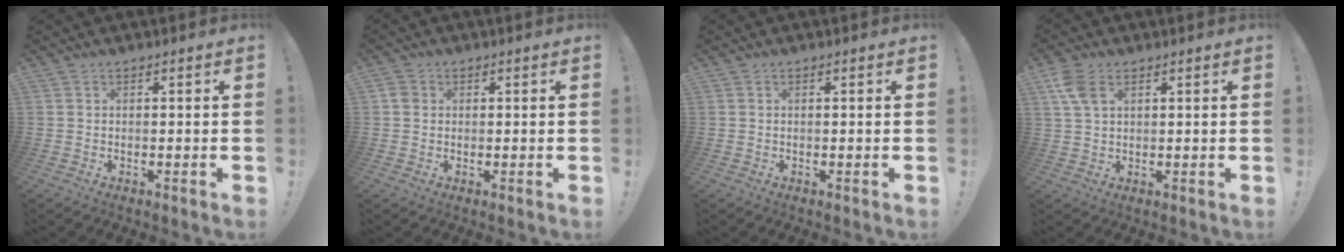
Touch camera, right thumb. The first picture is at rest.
{"total": 2.4, "force": [0.3, 2.2, 1.1], "torque": [-0.020, 0.006, 0.007]}
{"total": 0.0}
{"total": 6.7, "force": [3.0, 3.8, 4.7], "torque": [-0.090, -0.003, 0.060]}